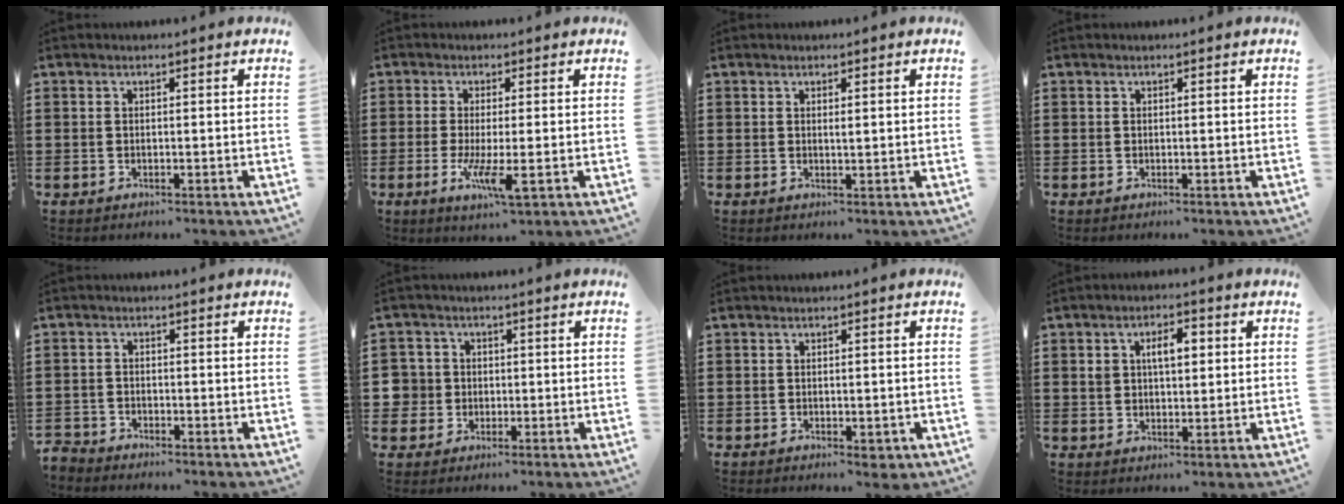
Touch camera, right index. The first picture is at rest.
{"total": 5.9, "force": [-1.8, 1.0, 5.5], "torque": [-0.119, -0.023, -0.034]}
{"total": 0.8, "force": [0.3, 0.1, 0.7], "torque": [-0.014, 0.001, 0.005]}
{"total": 0.0}
{"total": 2.5, "force": [-2.4, 0.3, -0.3], "torque": [-0.003, -0.001, -0.055]}
{"total": 4.0, "force": [-0.4, 4.0, 0.5], "torque": [-0.044, 0.005, -0.014]}
{"total": 1.1, "force": [-0.8, 0.4, 0.7], "torque": [-0.016, -0.005, -0.013]}
{"total": 4.3, "force": [1.1, 2.5, 3.4], "torque": [-0.057, 0.009, 0.012]}